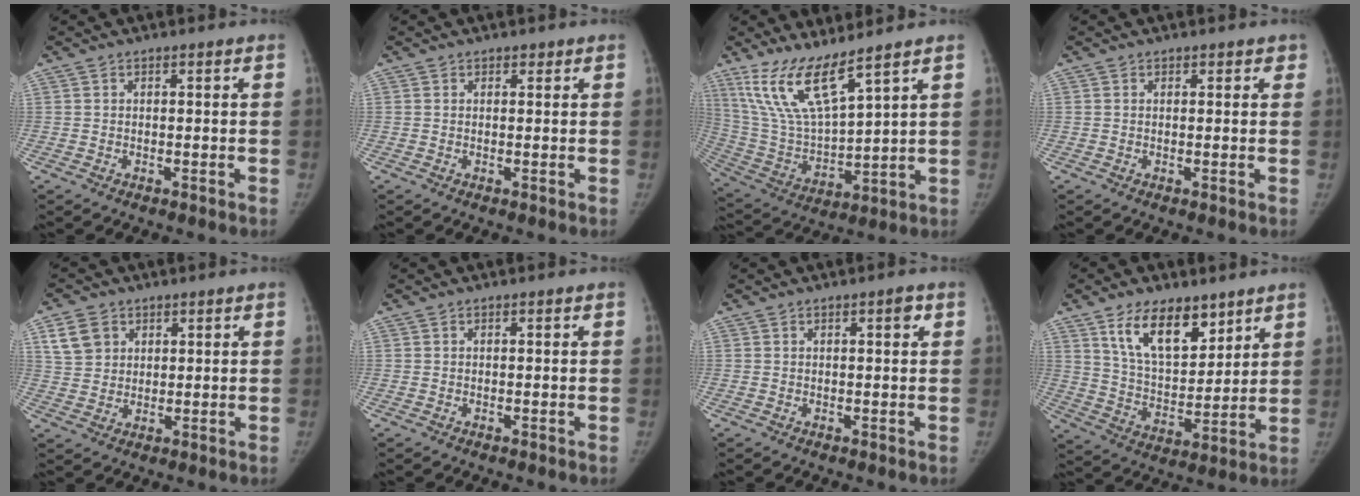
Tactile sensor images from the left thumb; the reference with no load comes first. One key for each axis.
{"total": 0.6, "fx": 0.5, "fy": 0.4, "fz": 0.1, "tx": 0.007, "ty": -0.003, "tz": 0.003}
{"total": 13.5, "fx": 9.4, "fy": 2.8, "fz": 9.2, "tx": -0.176, "ty": -0.053, "tz": 0.205}
{"total": 1.0, "fx": 0.6, "fy": 0.7, "fz": 0.3, "tx": 0.013, "ty": -0.002, "tz": 0.003}
{"total": 6.2, "fx": 2.9, "fy": 4.8, "fz": 2.6, "tx": -0.029, "ty": -0.008, "tz": 0.060}
{"total": 0.0}
{"total": 1.4, "fx": 0.6, "fy": 0.3, "fz": 1.3, "tx": -0.011, "ty": 0.001, "tz": 0.005}
{"total": 14.2, "fx": 8.7, "fy": 7.1, "fz": 8.6, "tx": -0.107, "ty": -0.055, "tz": 0.162}